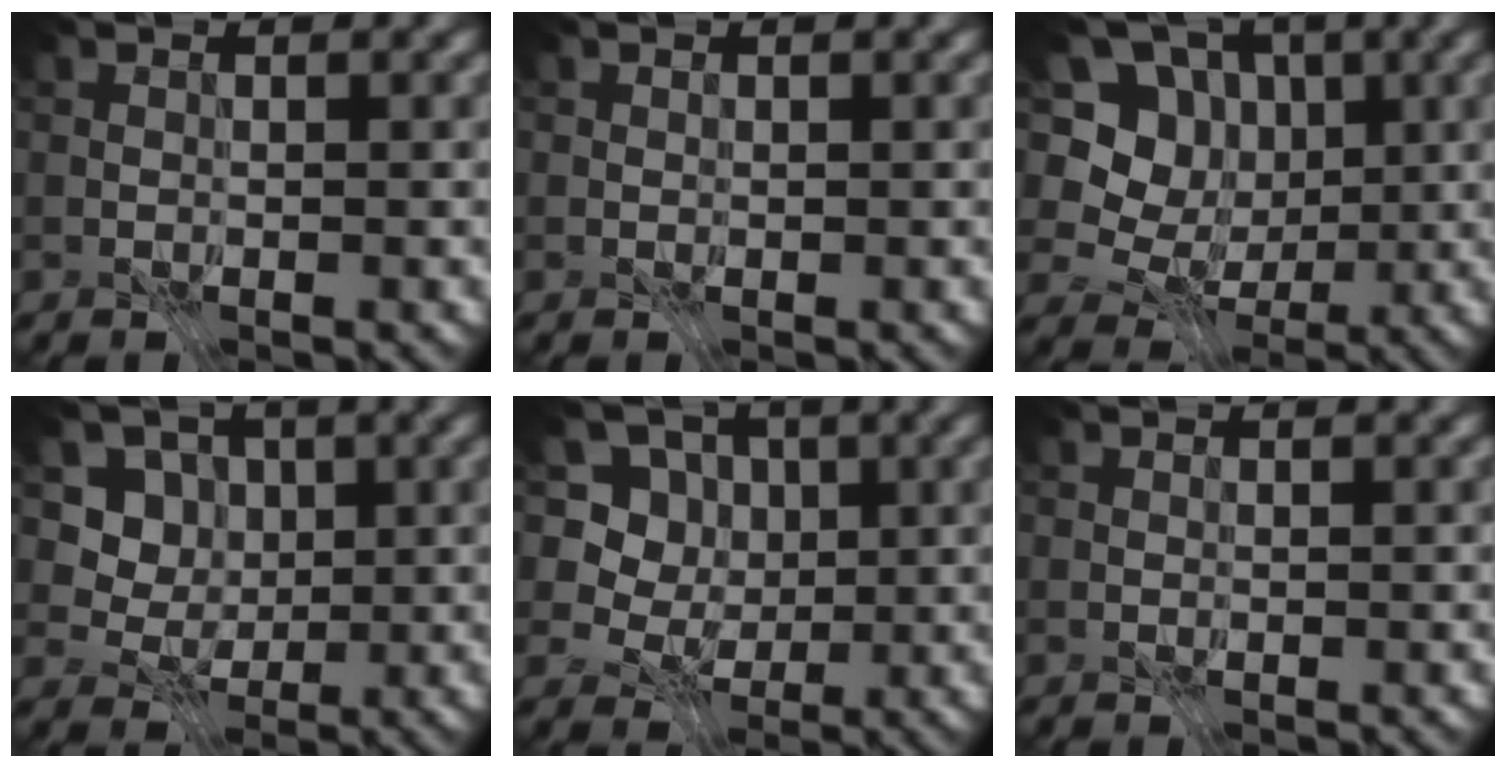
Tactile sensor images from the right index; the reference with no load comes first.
{"total": 0.0}
{"total": 9.0, "force": [0.5, 8.0, 4.0], "torque": [-0.081, 0.023, -0.021]}
{"total": 4.7, "force": [0.5, 4.3, 1.8], "torque": [-0.022, -0.003, -0.016]}
{"total": 8.1, "force": [1.3, 7.2, 3.4], "torque": [-0.061, 0.017, -0.011]}
{"total": 0.0}